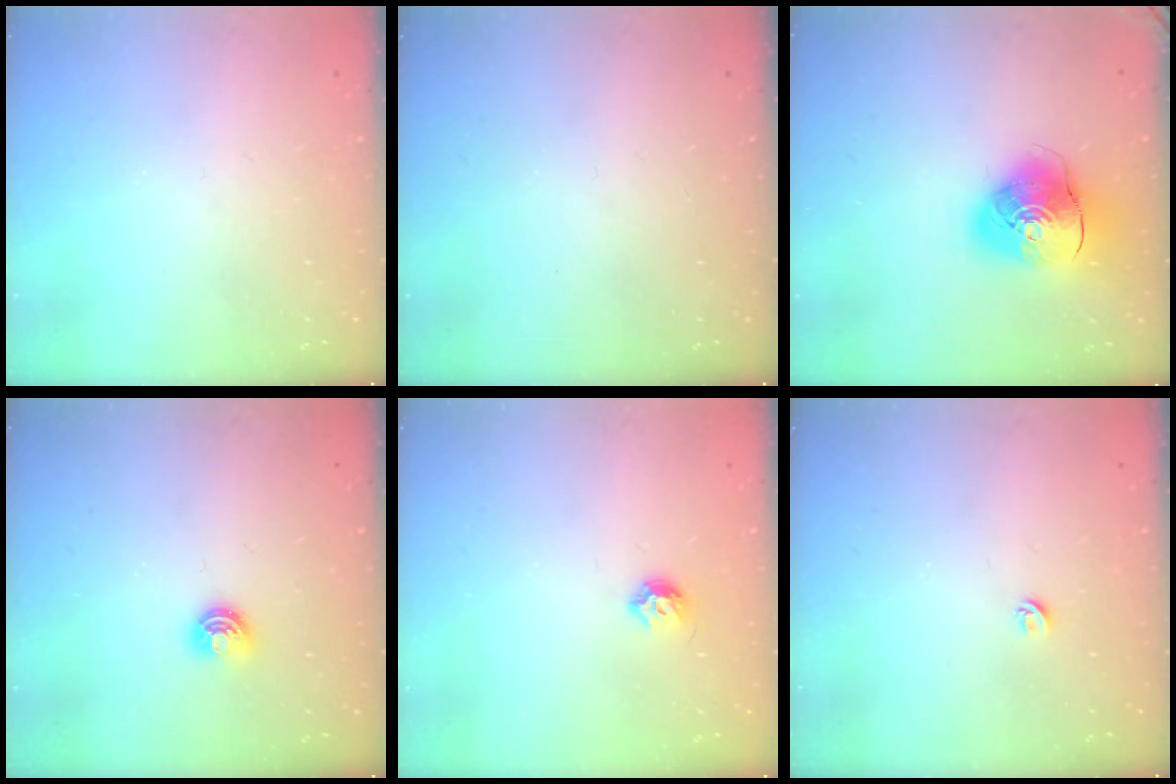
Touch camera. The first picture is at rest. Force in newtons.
{"total": 0.0}
{"total": 12.7, "press": 12.6, "slide": 1.8}
{"total": 5.7, "press": 5.7, "slide": 0.7}
{"total": 5.9, "press": 5.8, "slide": 0.9}
{"total": 3.7, "press": 3.7, "slide": 0.5}